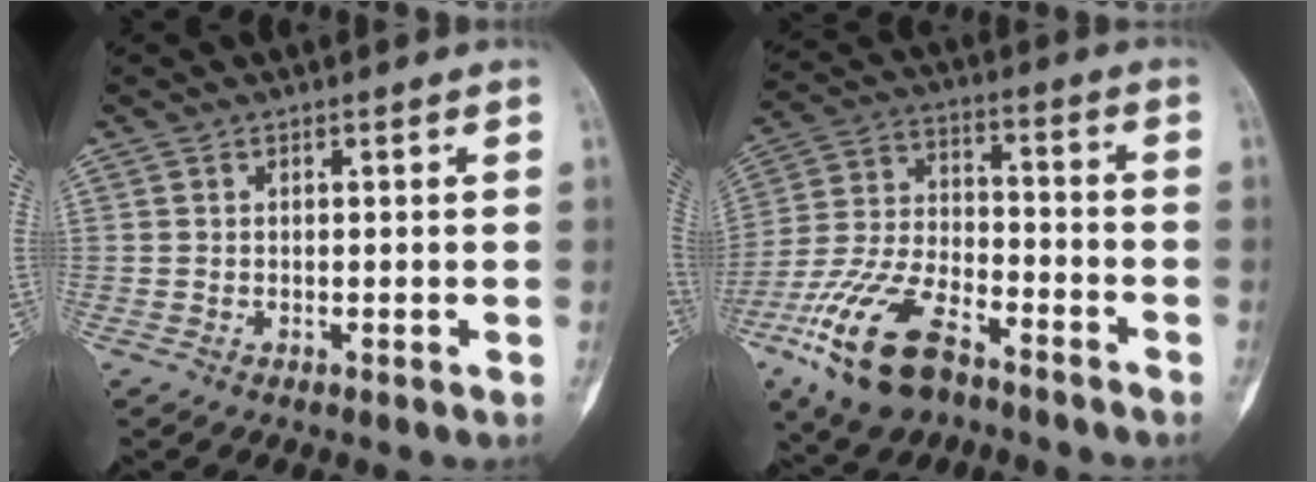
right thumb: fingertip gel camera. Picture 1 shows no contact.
{"total": 17.5, "force": [-10.5, 8.3, 11.3], "torque": [-0.229, 0.048, -0.196]}